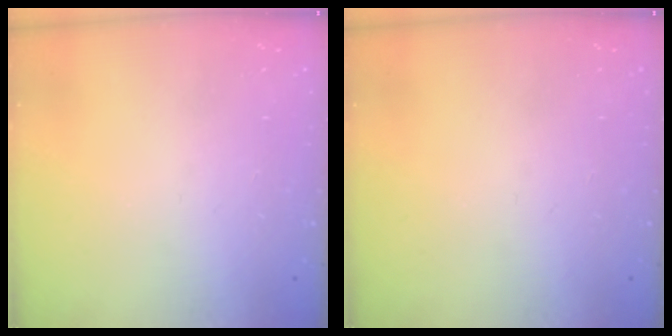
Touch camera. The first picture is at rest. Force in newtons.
{"total": 0.0}